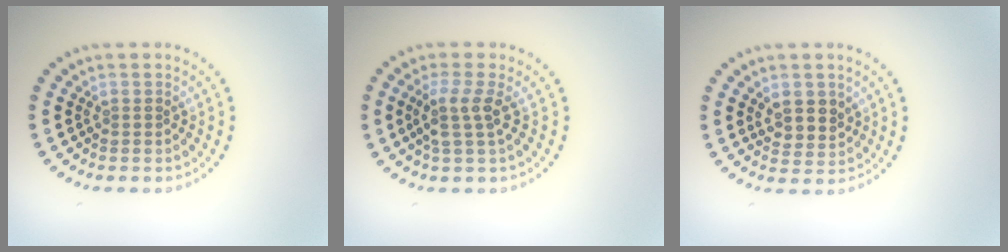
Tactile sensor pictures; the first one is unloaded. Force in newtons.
{"total": 2.5, "press": 2.0, "slide": 1.6}
{"total": 2.7, "press": 2.5, "slide": 0.8}